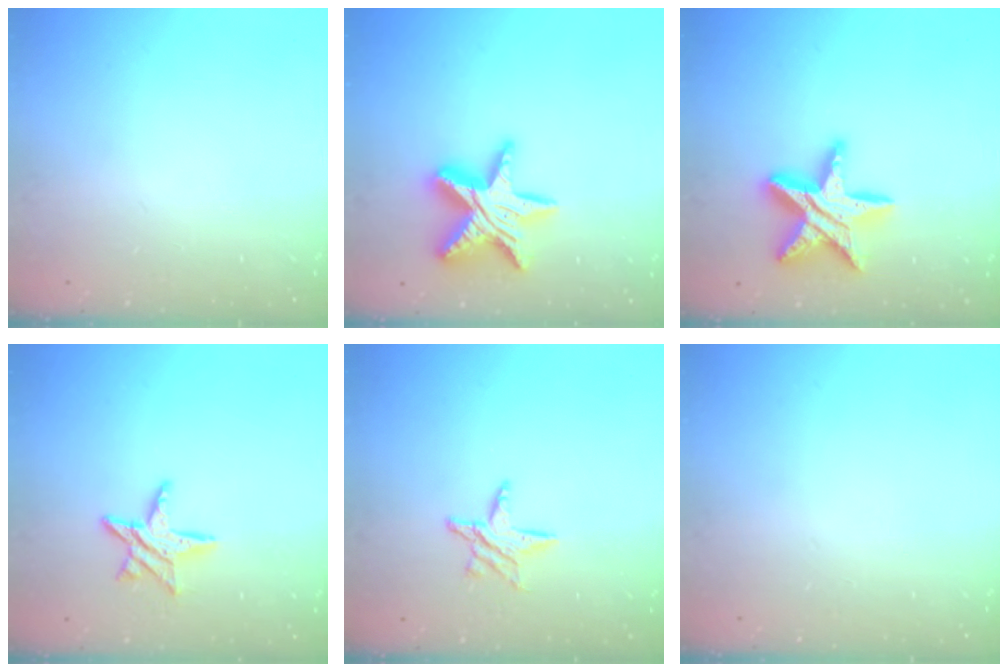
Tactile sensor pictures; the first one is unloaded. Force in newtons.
{"total": 15.9, "press": 15.9, "slide": 1.2}
{"total": 16.5, "press": 16.5, "slide": 1.2}
{"total": 9.0, "press": 9.0, "slide": 0.4}
{"total": 7.2, "press": 7.2, "slide": 0.7}
{"total": 0.0}